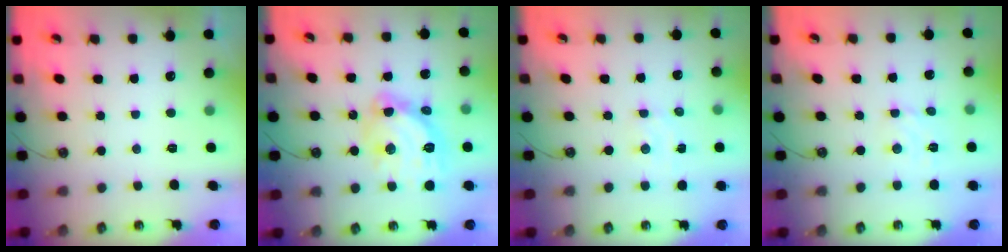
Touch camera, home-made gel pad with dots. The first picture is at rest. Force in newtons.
{"total": 15.6, "press": 15.5, "slide": 1.3}
{"total": 3.2, "press": 3.2, "slide": 0.4}
{"total": 2.8, "press": 2.7, "slide": 0.4}